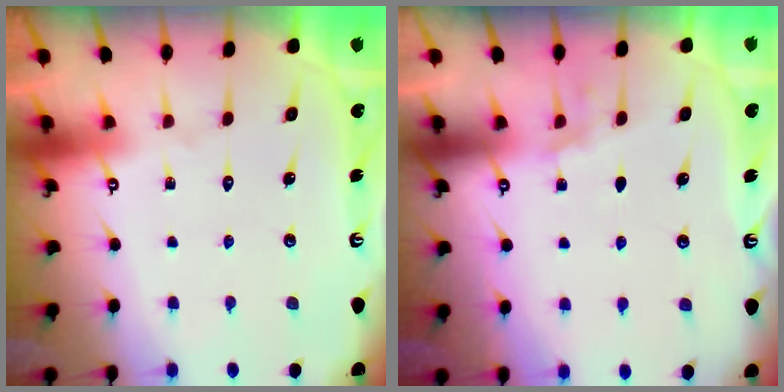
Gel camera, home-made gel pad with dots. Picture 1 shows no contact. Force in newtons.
{"total": 2.7, "press": 2.4, "slide": 1.4}